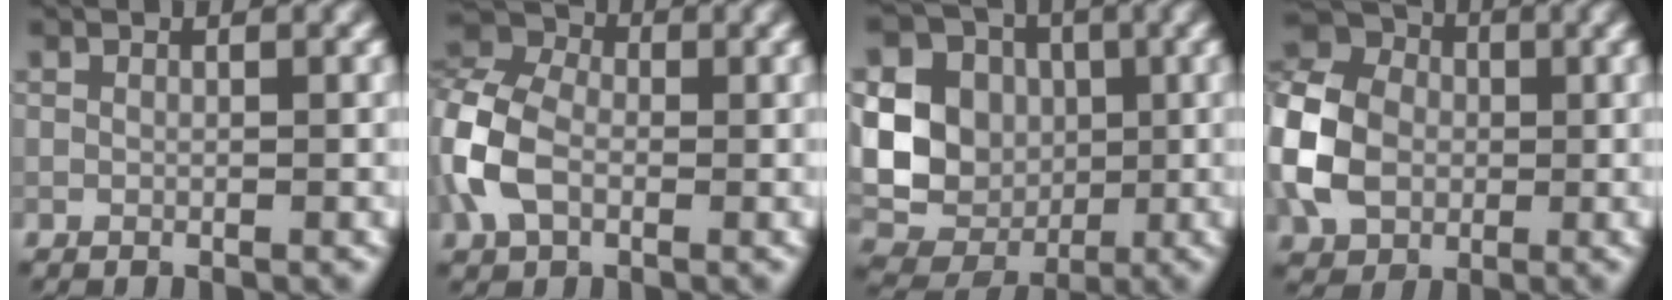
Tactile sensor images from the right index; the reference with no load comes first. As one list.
[{"total": 6.2, "force": [-1.5, 4.2, 4.4], "torque": [-0.110, 0.011, -0.045]}, {"total": 12.8, "force": [1.0, 11.3, 6.0], "torque": [-0.135, 0.013, 0.002]}, {"total": 9.9, "force": [-1.7, 7.6, 6.0], "torque": [-0.157, 0.001, -0.049]}]